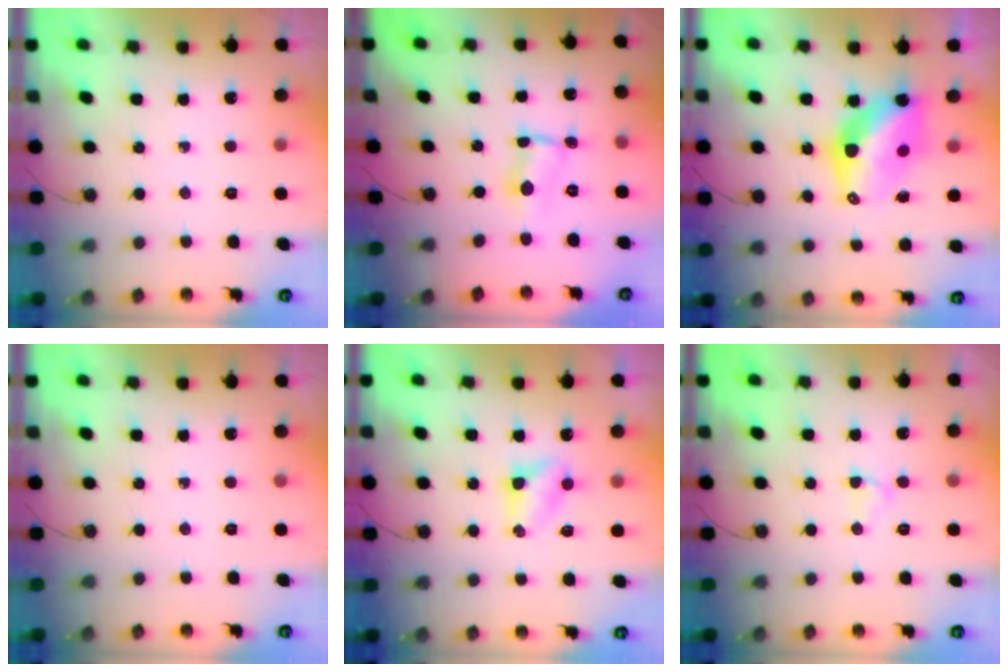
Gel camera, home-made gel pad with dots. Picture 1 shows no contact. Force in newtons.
{"total": 1.0, "press": 0.8, "slide": 0.5}
{"total": 11.5, "press": 11.5, "slide": 1.1}
{"total": 0.0}
{"total": 4.0, "press": 4.0, "slide": 0.5}
{"total": 4.2, "press": 2.3, "slide": 3.5}